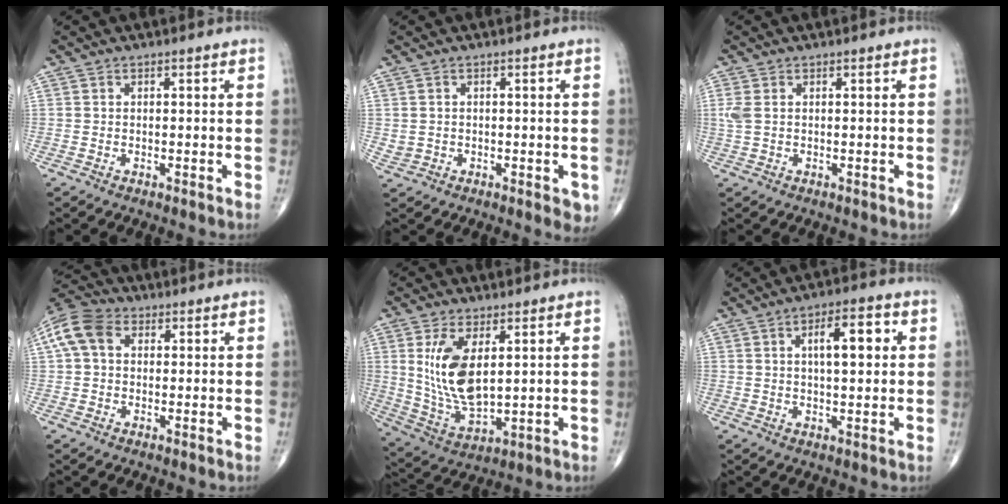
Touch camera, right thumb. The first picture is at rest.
{"total": 4.7, "force": [-0.7, 3.3, 3.2], "torque": [-0.027, 0.002, 0.001]}
{"total": 2.3, "force": [0.5, 1.3, 1.9], "torque": [-0.061, 0.010, 0.015]}
{"total": 8.6, "force": [2.1, 6.2, 5.6], "torque": [-0.119, 0.027, 0.032]}
{"total": 12.6, "force": [3.0, 6.0, 10.6], "torque": [-0.202, -0.023, 0.074]}
{"total": 8.3, "force": [2.0, 3.1, 7.4], "torque": [-0.096, 0.005, 0.026]}